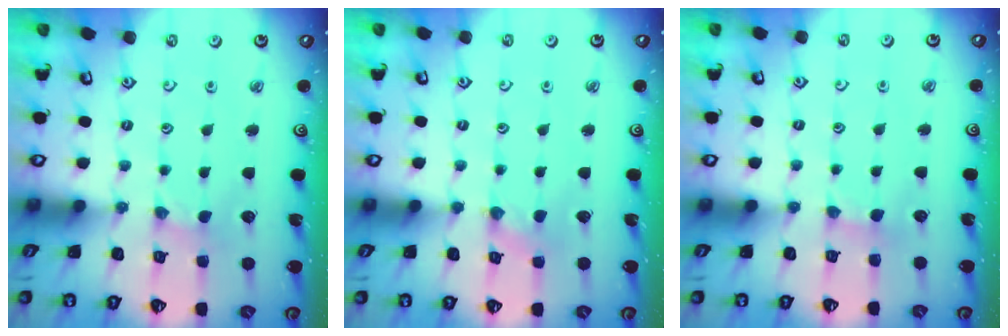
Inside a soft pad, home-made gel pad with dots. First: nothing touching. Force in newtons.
{"total": 0.0}
{"total": 1.9, "press": 1.9, "slide": 0.3}